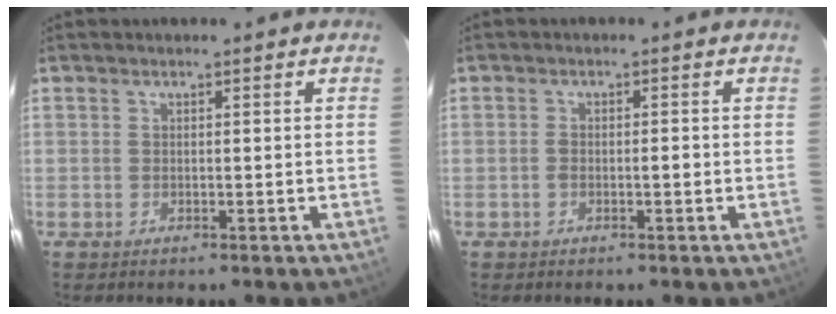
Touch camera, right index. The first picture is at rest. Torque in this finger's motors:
{"motor_torque": [0.34, -0.07, 0.16, 0.04]}